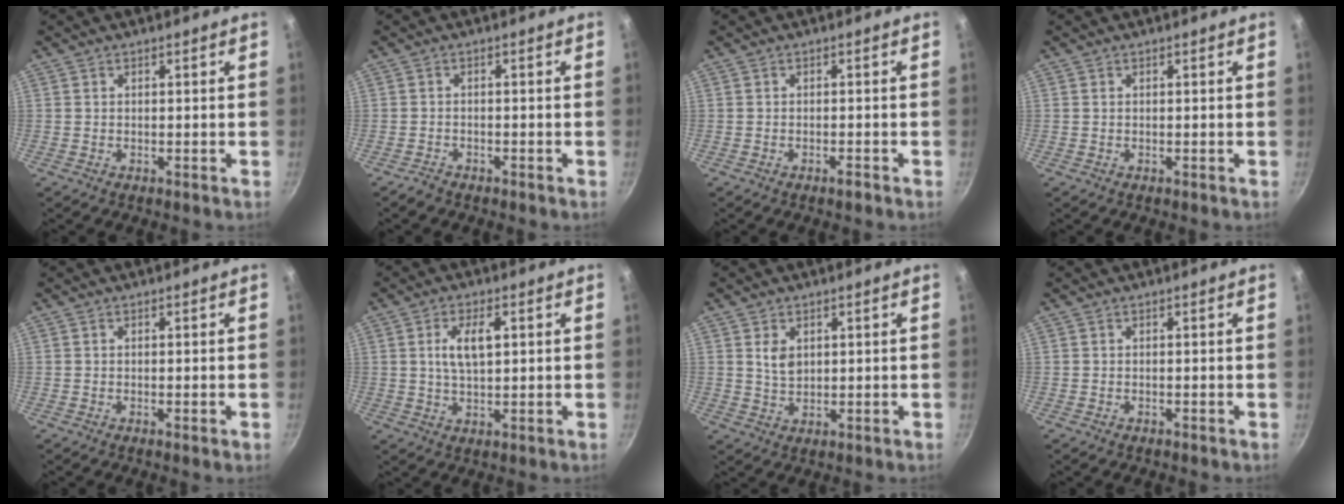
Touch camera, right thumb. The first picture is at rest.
{"total": 1.6, "force": [-1.5, 0.6, 0.3], "torque": [-0.010, 0.017, -0.026]}
{"total": 1.2, "force": [-0.9, 0.3, 0.7], "torque": [-0.016, 0.007, -0.014]}
{"total": 0.0}
{"total": 0.6, "force": [-0.2, 0.0, 0.5], "torque": [-0.008, -0.002, -0.006]}
{"total": 6.6, "force": [1.5, 3.1, 5.6], "torque": [-0.092, 0.003, 0.026]}
{"total": 3.7, "force": [1.2, 2.6, 2.4], "torque": [-0.036, -0.008, 0.025]}
{"total": 0.0}